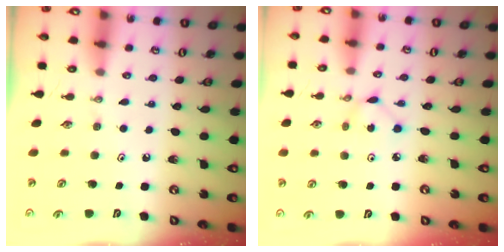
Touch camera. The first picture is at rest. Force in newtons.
{"total": 1.4, "press": 1.4, "slide": 0.2}